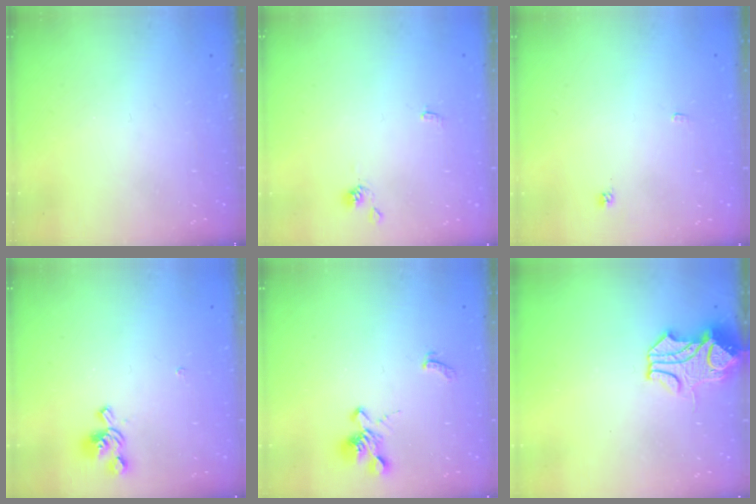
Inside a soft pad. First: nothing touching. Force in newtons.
{"total": 1.1, "press": 1.1, "slide": 0.4}
{"total": 1.9, "press": 1.9, "slide": 0.2}
{"total": 1.2, "press": 0.1, "slide": 1.2}
{"total": 2.4, "press": 2.0, "slide": 1.2}
{"total": 1.6, "press": 0.8, "slide": 1.3}